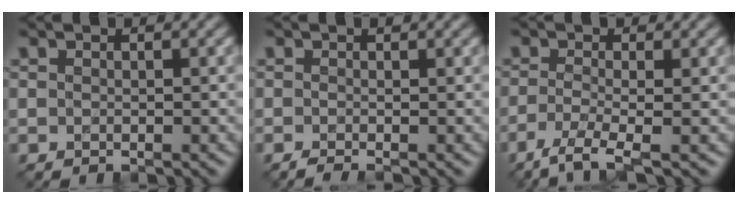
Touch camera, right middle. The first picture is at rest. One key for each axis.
{"total": 1.0, "fx": -0.5, "fy": 0.2, "fz": 0.9, "tx": -0.014, "ty": 0.003, "tz": -0.015}
{"total": 3.2, "fx": -1.6, "fy": 0.8, "fz": 2.7, "tx": -0.054, "ty": -0.004, "tz": -0.044}